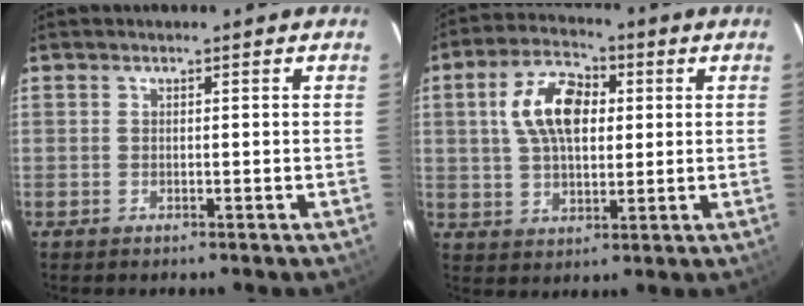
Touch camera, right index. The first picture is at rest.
{"total": 11.5, "force": [2.5, 6.6, 9.1], "torque": [-0.173, 0.025, 0.044]}